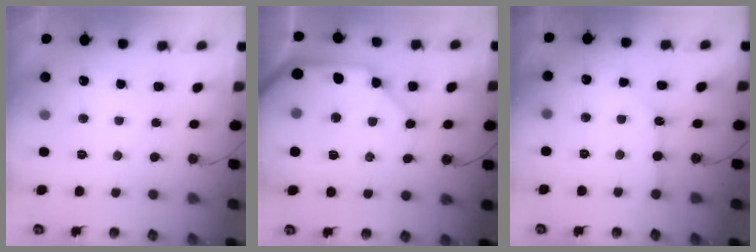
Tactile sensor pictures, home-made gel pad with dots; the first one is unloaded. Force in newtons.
{"total": 16.2, "press": 16.1, "slide": 2.5}
{"total": 4.6, "press": 4.5, "slide": 0.4}